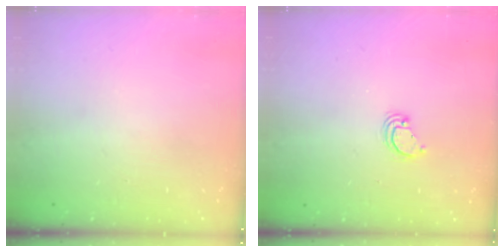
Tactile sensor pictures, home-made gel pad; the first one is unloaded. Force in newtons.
{"total": 3.3, "press": 3.3, "slide": 0.2}